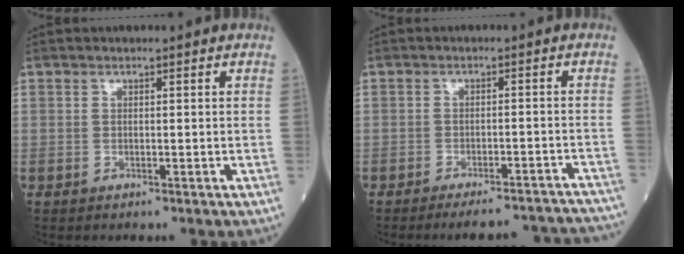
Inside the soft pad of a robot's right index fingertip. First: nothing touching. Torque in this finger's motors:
{"motor_torque": [-0.09, -0.69, 0.10, 0.01]}